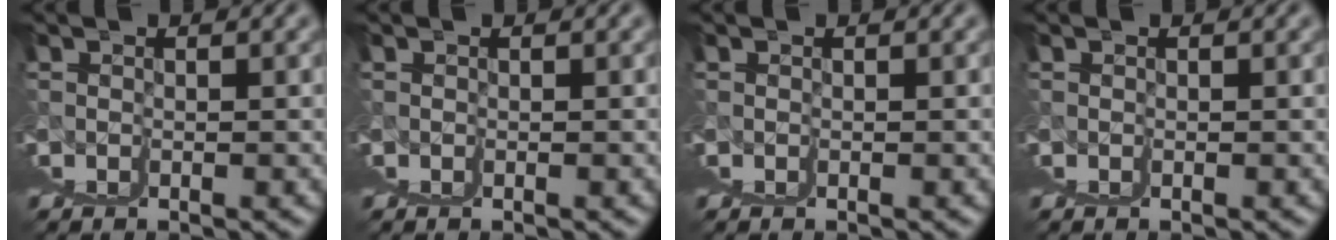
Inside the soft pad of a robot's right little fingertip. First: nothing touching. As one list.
[{"total": 0.0}, {"total": 0.0}, {"total": 0.0}]